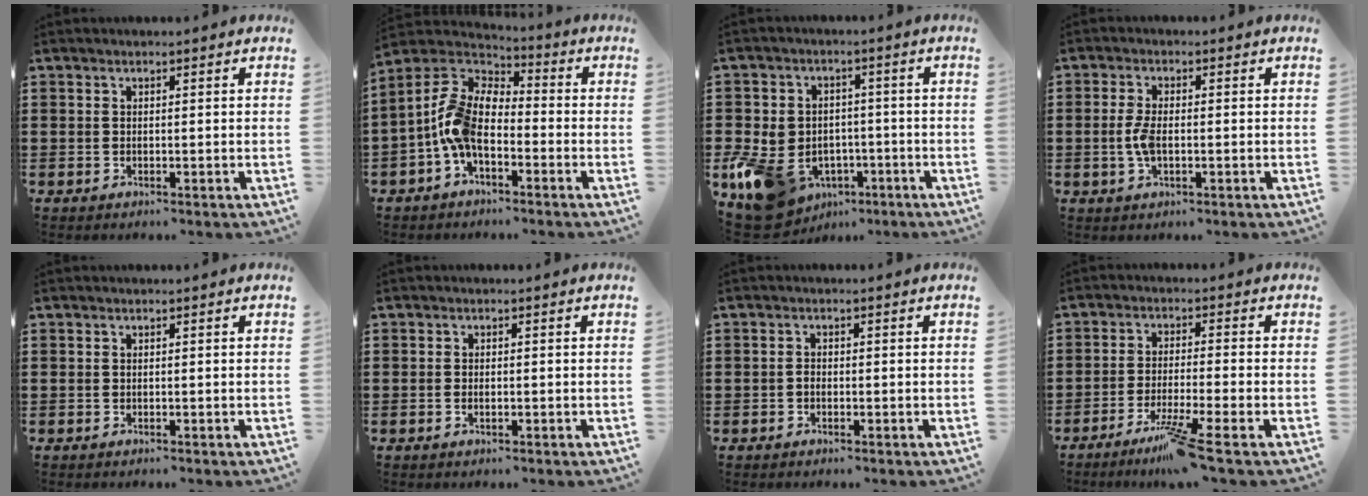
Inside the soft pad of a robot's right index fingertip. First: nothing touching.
{"total": 9.2, "force": [-1.3, 4.8, 7.8], "torque": [-0.194, -0.008, -0.036]}
{"total": 10.2, "force": [-4.4, 7.9, 4.8], "torque": [-0.143, 0.013, -0.080]}
{"total": 3.9, "force": [-0.5, 1.6, 3.6], "torque": [-0.088, -0.006, -0.017]}
{"total": 0.0}
{"total": 1.1, "force": [-0.3, 0.5, 0.9], "torque": [-0.018, -0.001, -0.006]}
{"total": 1.0, "force": [-0.5, 0.6, 0.6], "torque": [-0.013, -0.001, -0.009]}
{"total": 6.3, "force": [-4.3, -0.7, 4.6], "torque": [-0.094, -0.022, -0.080]}